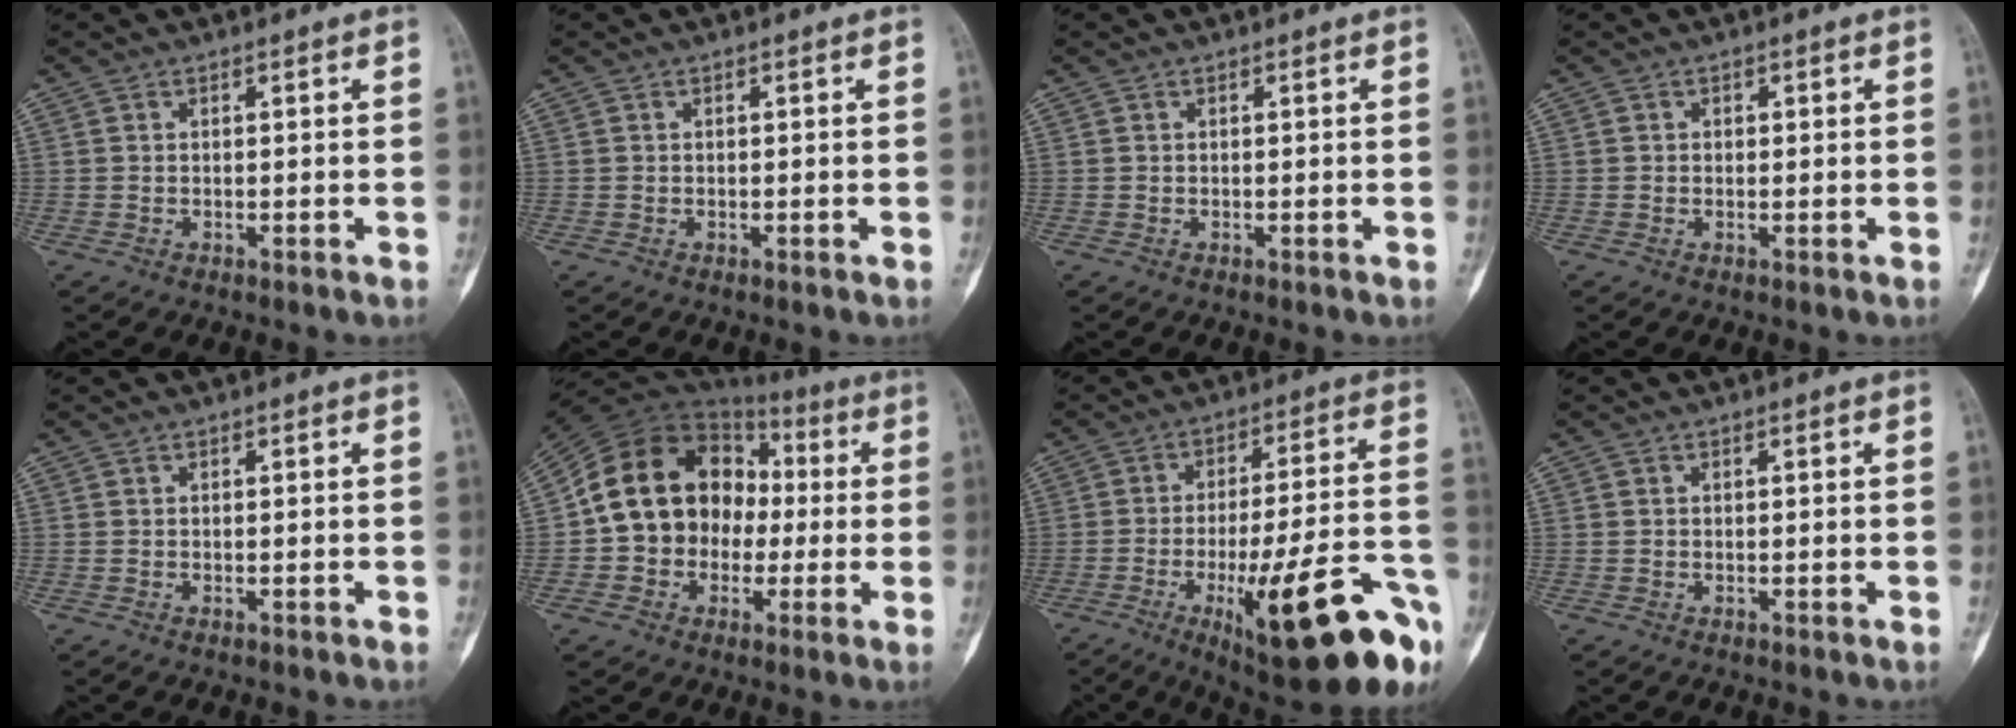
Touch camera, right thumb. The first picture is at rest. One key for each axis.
{"total": 0.0}
{"total": 0.0}
{"total": 0.7, "fx": 0.1, "fy": 0.6, "fz": 0.3, "tx": 0.006, "ty": 0.002, "tz": 0.000}
{"total": 0.0}
{"total": 16.3, "fx": -0.4, "fy": 13.4, "fz": 9.2, "tx": -0.126, "ty": 0.040, "tz": -0.008}
{"total": 24.3, "fx": -10.6, "fy": 6.2, "fz": 20.9, "tx": -0.255, "ty": 0.048, "tz": -0.141}
{"total": 0.0}